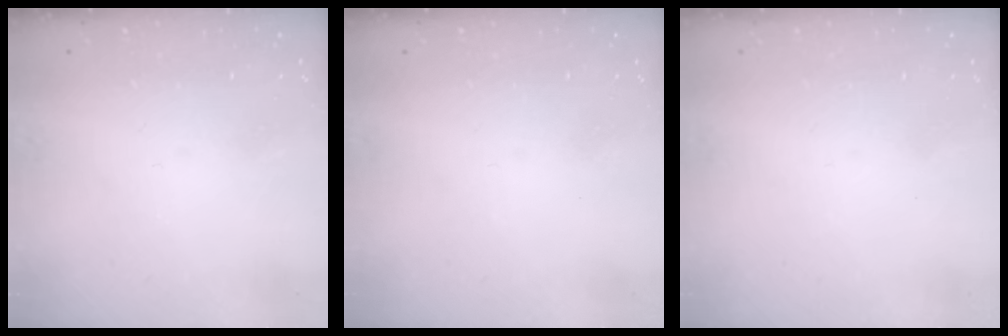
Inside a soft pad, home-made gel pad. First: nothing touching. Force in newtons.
{"total": 0.0}
{"total": 1.5, "press": 1.5, "slide": 0.1}